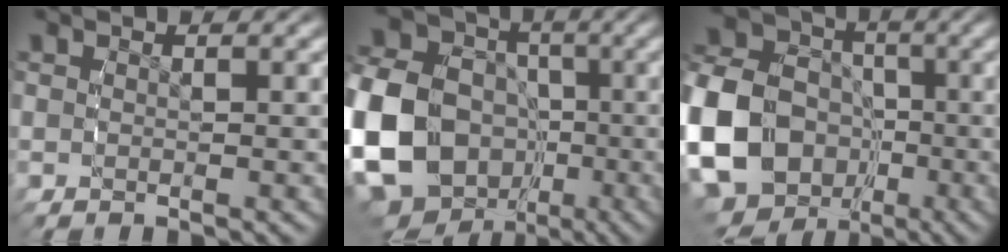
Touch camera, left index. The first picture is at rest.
{"total": 19.4, "force": [-3.1, 17.4, 8.1], "torque": [-0.214, -0.063, -0.058]}
{"total": 18.1, "force": [-3.7, 16.4, 6.7], "torque": [-0.191, -0.061, -0.067]}